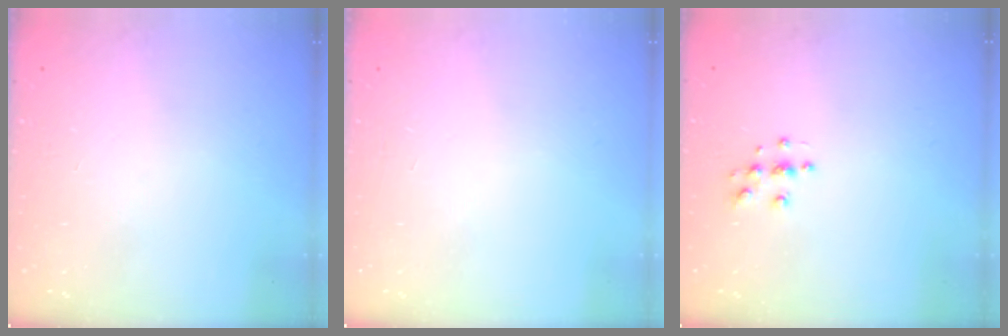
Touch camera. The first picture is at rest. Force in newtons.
{"total": 0.0}
{"total": 4.6, "press": 4.6, "slide": 0.5}